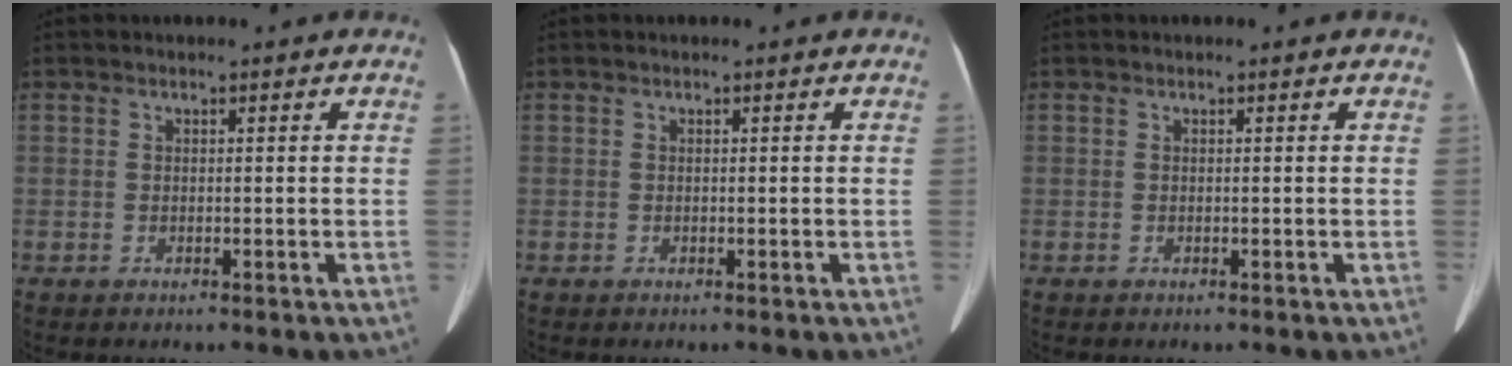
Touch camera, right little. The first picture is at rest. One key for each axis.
{"total": 0.0}
{"total": 0.0}